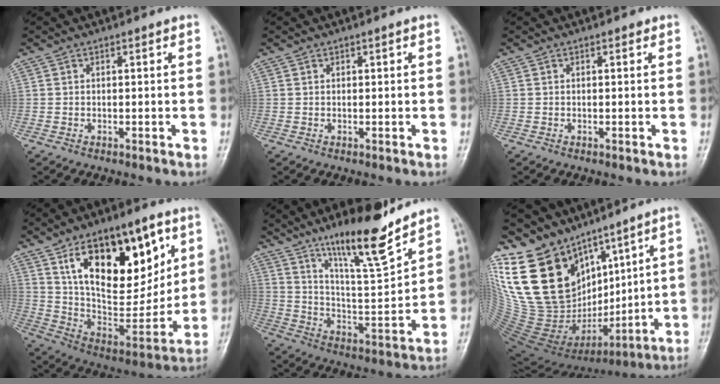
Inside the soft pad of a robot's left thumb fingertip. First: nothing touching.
{"total": 0.0}
{"total": 0.0}
{"total": 26.4, "force": [11.3, 13.0, 20.0], "torque": [-0.266, -0.034, 0.199]}
{"total": 16.0, "force": [11.6, 2.7, 10.7], "torque": [-0.161, -0.075, 0.205]}
{"total": 26.1, "force": [12.7, 16.1, 16.2], "torque": [-0.295, -0.049, 0.262]}